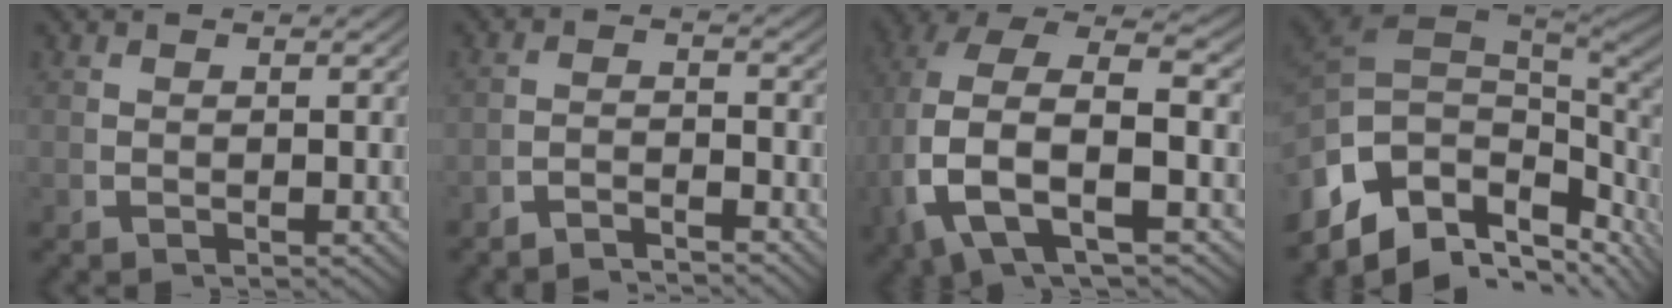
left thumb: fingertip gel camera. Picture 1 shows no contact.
{"total": 3.1, "force": [-3.1, 0.2, 0.3], "torque": [0.008, -0.004, -0.060]}
{"total": 11.9, "force": [-0.2, 7.3, 9.4], "torque": [-0.222, -0.046, 0.018]}
{"total": 17.0, "force": [-3.4, 12.1, 11.5], "torque": [-0.238, -0.054, -0.024]}